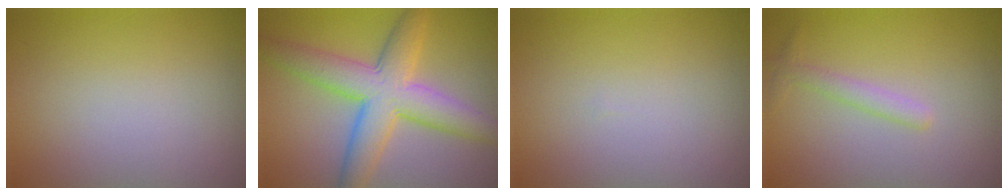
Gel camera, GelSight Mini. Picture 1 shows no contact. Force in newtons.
{"total": 7.6, "press": 7.6, "slide": 0.1}
{"total": 0.0}
{"total": 1.5, "press": 1.5, "slide": 0.1}